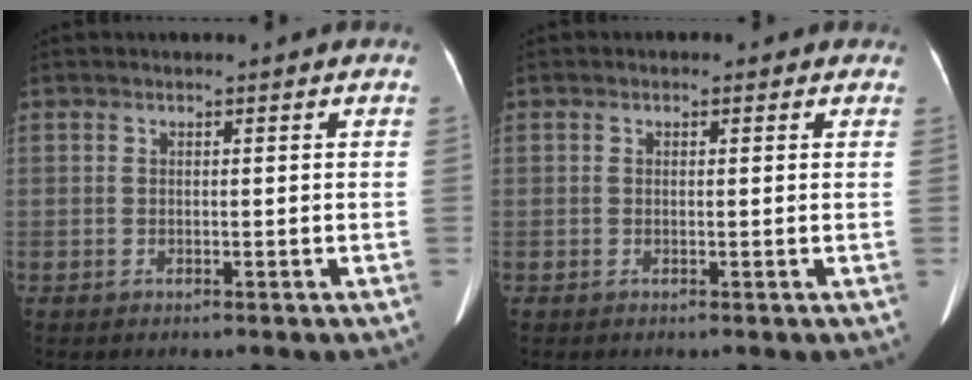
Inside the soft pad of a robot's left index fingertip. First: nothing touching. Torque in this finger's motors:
{"motor_torque": [0.98, -1.16, 0.11, 0.02]}